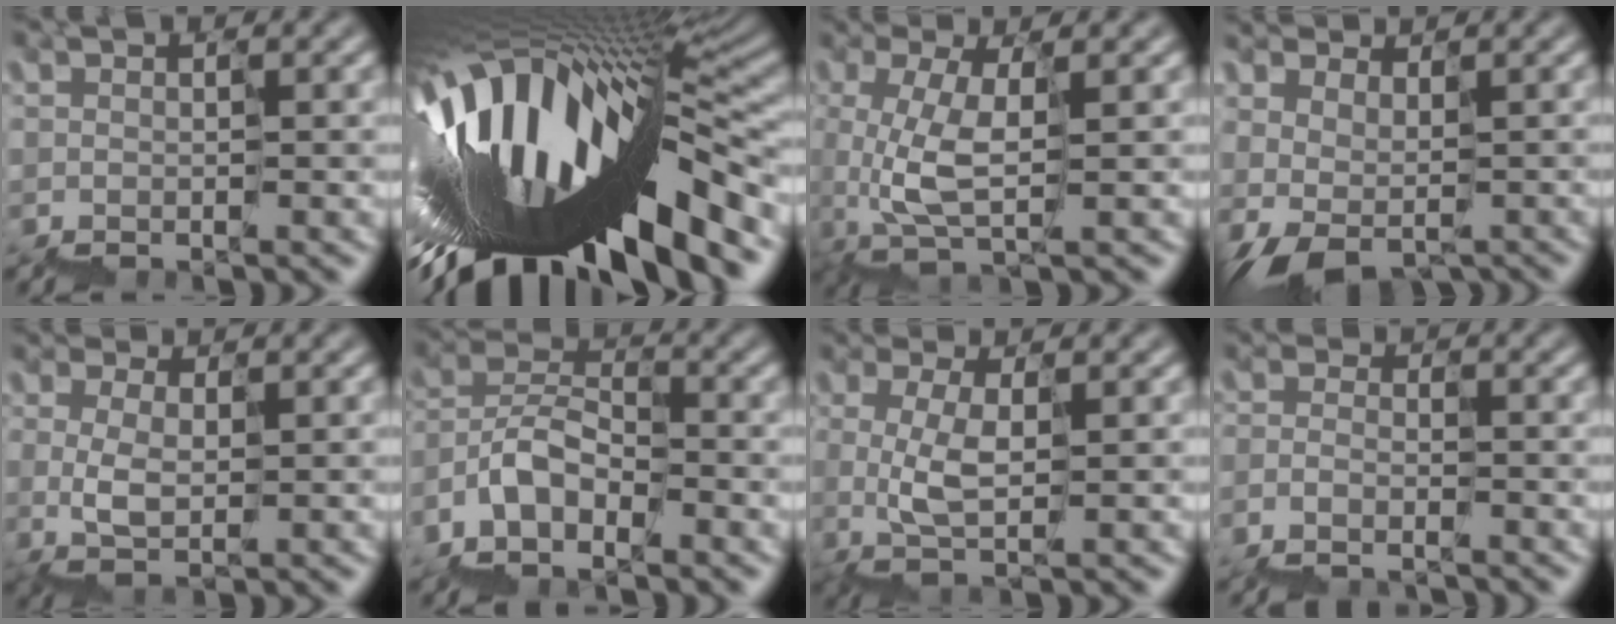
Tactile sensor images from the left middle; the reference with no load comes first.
{"total": 16.9, "force": [-1.1, 6.2, 15.6], "torque": [-0.267, 0.002, -0.007]}
{"total": 3.1, "force": [0.6, 1.2, 2.8], "torque": [-0.060, 0.004, 0.021]}
{"total": 2.5, "force": [-0.5, 1.6, 1.8], "torque": [-0.039, 0.003, 0.010]}
{"total": 1.3, "force": [0.8, 0.6, 0.8], "torque": [-0.028, 0.007, 0.027]}
{"total": 4.7, "force": [-3.4, 2.5, 2.1], "torque": [-0.038, 0.020, -0.061]}
{"total": 1.9, "force": [0.8, 0.8, 1.5], "torque": [-0.038, 0.005, 0.024]}
{"total": 3.3, "force": [-3.2, 0.6, -0.2], "torque": [-0.008, 0.001, -0.049]}